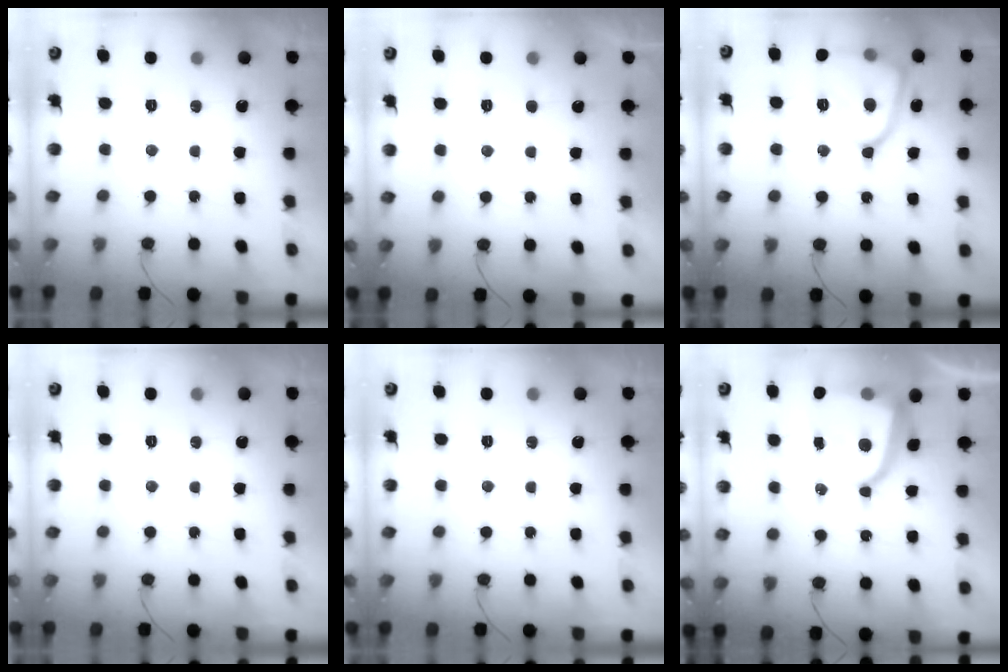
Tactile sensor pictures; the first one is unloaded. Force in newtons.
{"total": 2.0, "press": 2.0, "slide": 0.2}
{"total": 14.4, "press": 14.4, "slide": 1.6}
{"total": 0.0}
{"total": 0.0}
{"total": 9.9, "press": 9.9, "slide": 1.0}